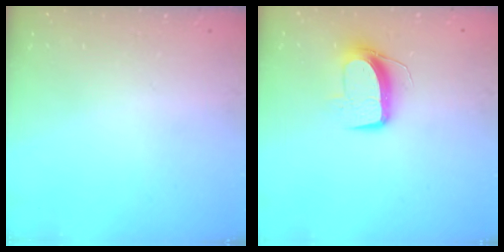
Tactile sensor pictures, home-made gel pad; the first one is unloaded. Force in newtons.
{"total": 10.5, "press": 10.5, "slide": 0.8}